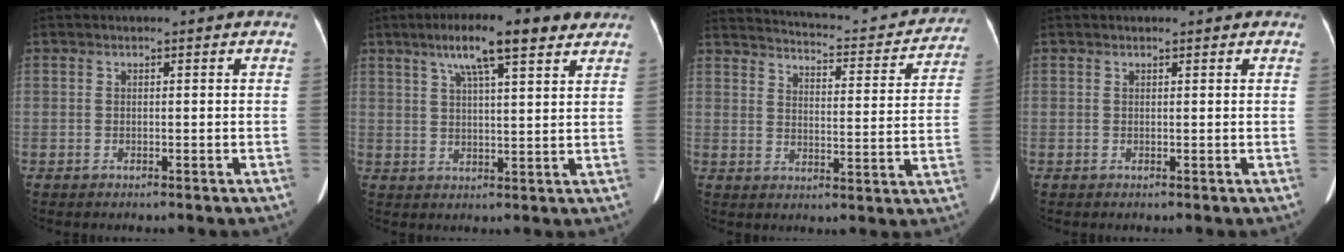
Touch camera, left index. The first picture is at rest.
{"total": 9.8, "force": [6.2, 1.2, 7.5], "torque": [-0.119, 0.017, 0.098]}
{"total": 18.9, "force": [17.1, 4.3, 6.9], "torque": [-0.087, -0.019, 0.207]}
{"total": 1.5, "force": [1.4, 0.3, 0.6], "torque": [-0.008, 0.003, 0.014]}